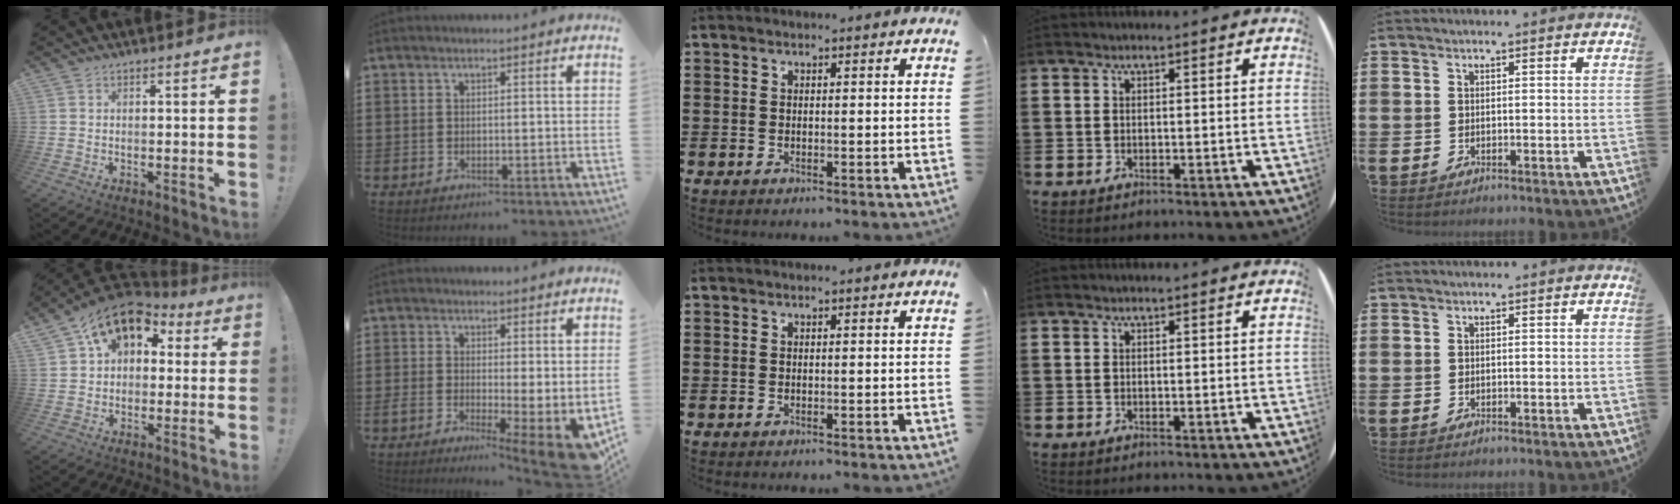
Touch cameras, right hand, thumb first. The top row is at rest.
{"thumb": {"total": 13.1, "force": [6.8, 8.6, 7.2], "torque": [-0.110, -0.037, 0.126]}, "index": {"total": 4.4, "force": [-0.9, 1.5, 4.1], "torque": [-0.062, -0.024, -0.016]}}